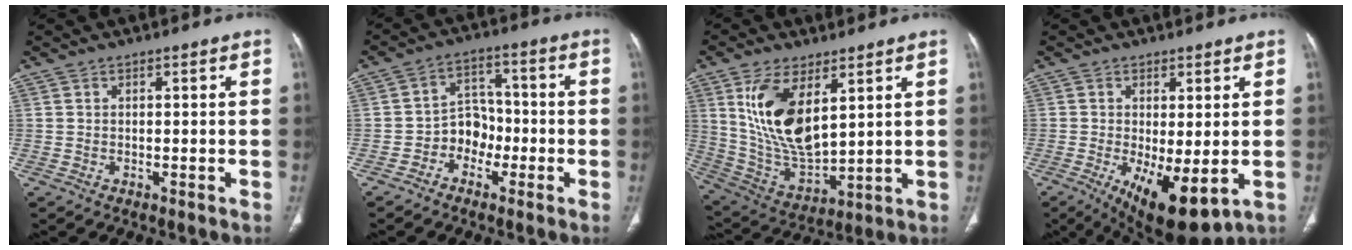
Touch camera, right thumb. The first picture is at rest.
{"total": 6.4, "force": [-2.6, 5.2, 2.8], "torque": [-0.009, 0.035, -0.054]}
{"total": 16.3, "force": [5.9, 7.7, 13.1], "torque": [-0.243, -0.027, 0.134]}
{"total": 11.1, "force": [-2.6, 4.2, 9.9], "torque": [-0.157, -0.025, -0.023]}